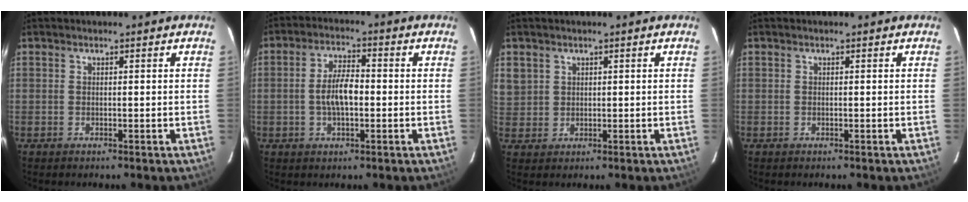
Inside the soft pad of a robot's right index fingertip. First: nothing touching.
{"total": 6.4, "force": [-0.9, 2.7, 5.8], "torque": [-0.110, 0.008, -0.013]}
{"total": 5.3, "force": [1.9, 4.8, 1.1], "torque": [-0.017, 0.008, 0.047]}
{"total": 0.0}